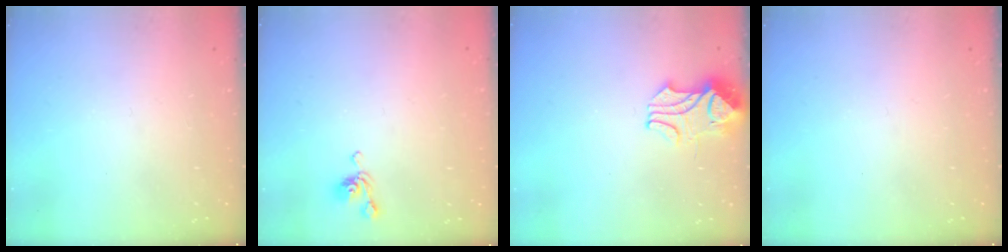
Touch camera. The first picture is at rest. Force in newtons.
{"total": 5.6, "press": 5.6, "slide": 0.1}
{"total": 2.4, "press": 2.2, "slide": 1.0}
{"total": 0.0}